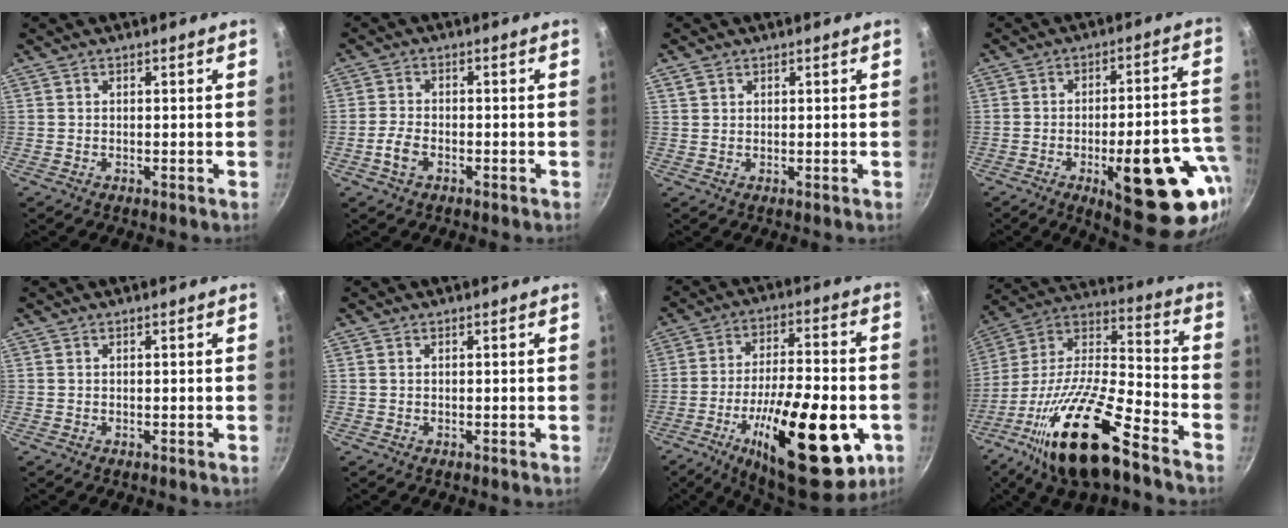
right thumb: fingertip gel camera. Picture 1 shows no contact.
{"total": 3.7, "force": [-1.6, 2.3, 2.4], "torque": [-0.052, 0.014, -0.034]}
{"total": 1.6, "force": [1.0, 1.1, 0.7], "torque": [-0.011, 0.000, 0.019]}
{"total": 22.4, "force": [-8.0, 7.9, 19.4], "torque": [-0.211, 0.021, -0.099]}
{"total": 0.0}
{"total": 0.6, "force": [0.1, 0.4, 0.4], "torque": [-0.009, 0.001, 0.002]}
{"total": 28.3, "force": [-9.5, 10.8, 24.3], "torque": [-0.345, 0.014, -0.138]}
{"total": 23.9, "force": [-14.0, 7.4, 17.9], "torque": [-0.300, 0.072, -0.265]}